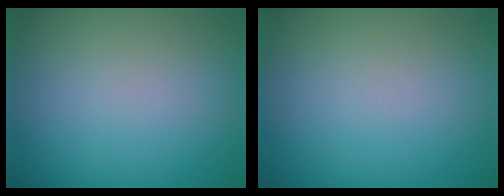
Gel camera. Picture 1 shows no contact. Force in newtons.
{"total": 0.0}